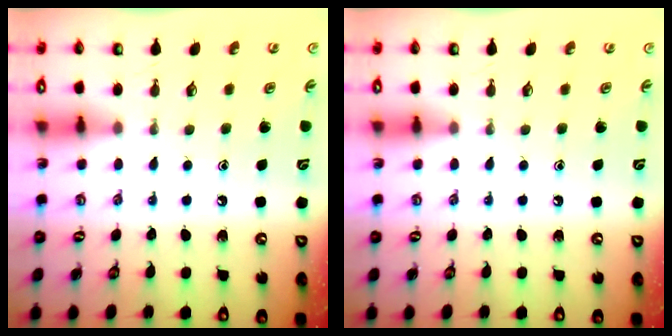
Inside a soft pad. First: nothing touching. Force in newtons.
{"total": 0.0}